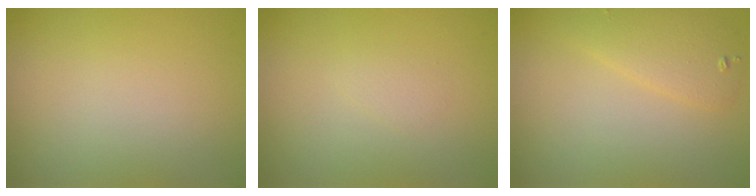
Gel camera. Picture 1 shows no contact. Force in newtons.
{"total": 0.7, "press": 0.7, "slide": 0.1}
{"total": 2.4, "press": 2.4, "slide": 0.1}